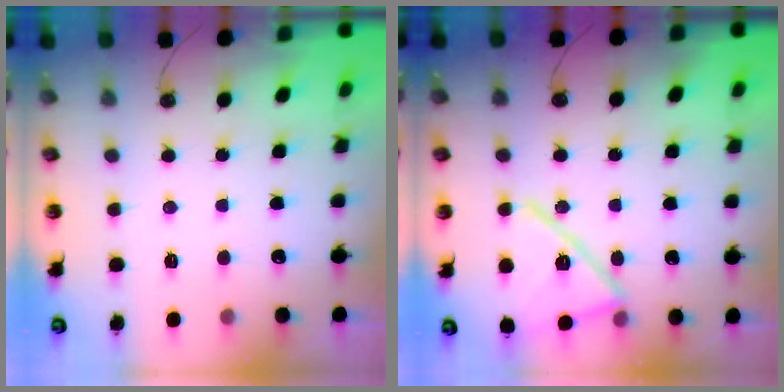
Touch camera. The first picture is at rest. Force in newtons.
{"total": 16.7, "press": 16.6, "slide": 2.1}